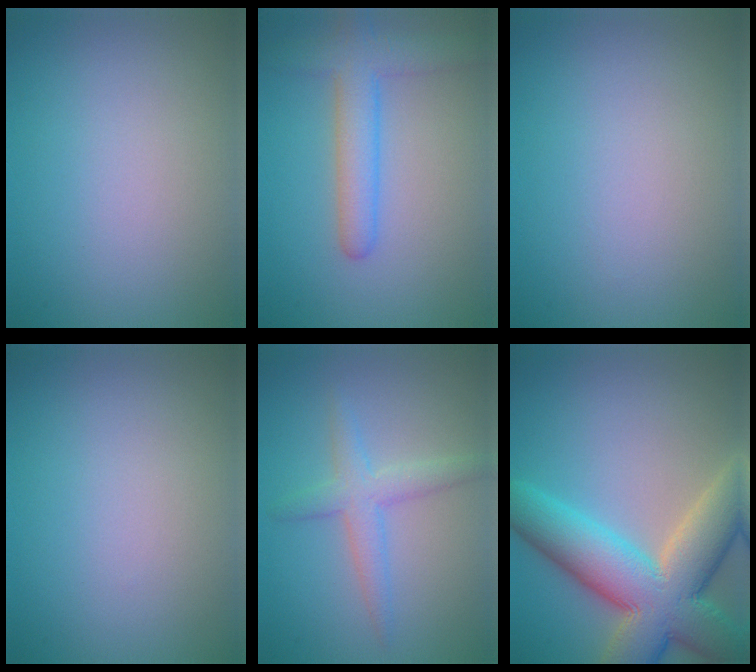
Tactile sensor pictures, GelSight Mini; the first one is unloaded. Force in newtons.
{"total": 4.6, "press": 4.6, "slide": 0.2}
{"total": 0.0}
{"total": 0.0}
{"total": 2.9, "press": 2.9, "slide": 0.1}
{"total": 11.9, "press": 11.9, "slide": 0.9}